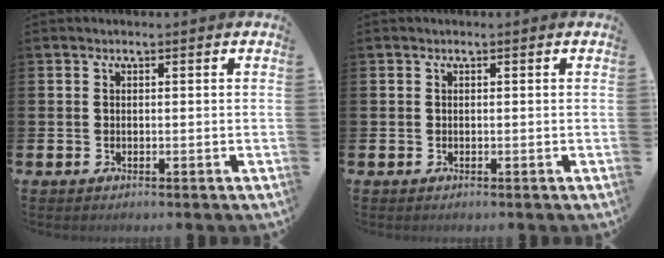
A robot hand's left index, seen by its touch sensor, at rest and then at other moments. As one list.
[{"total": 0.0}]